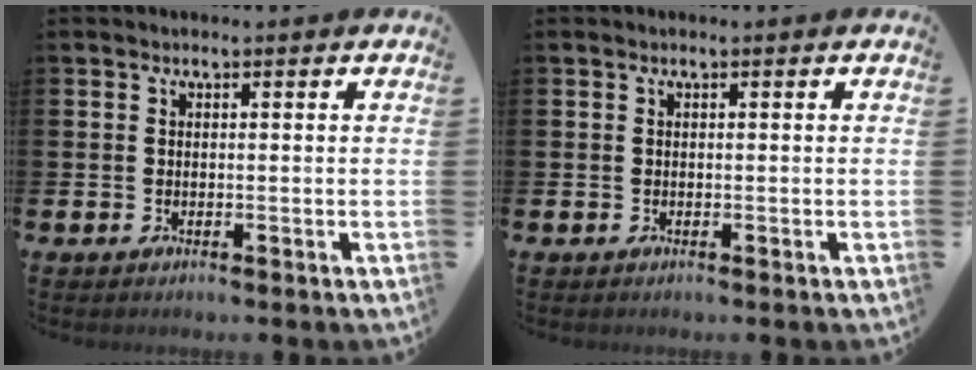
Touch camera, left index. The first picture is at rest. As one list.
[{"total": 0.0}]